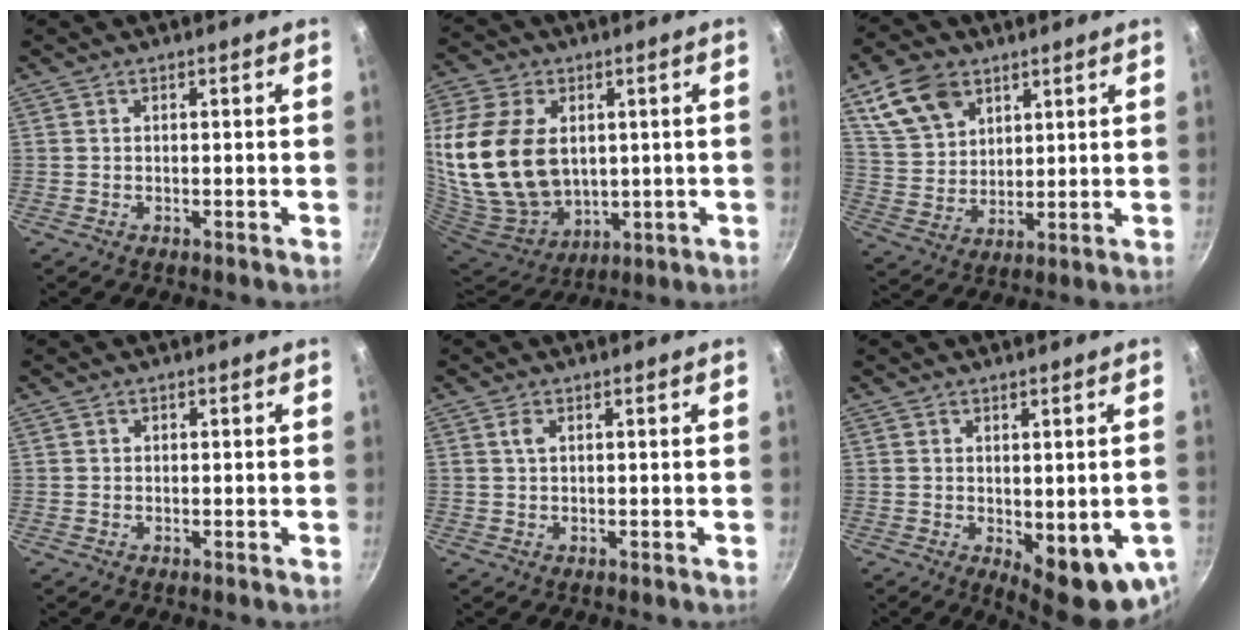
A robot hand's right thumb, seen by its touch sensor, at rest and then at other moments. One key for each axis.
{"total": 23.4, "fx": 3.5, "fy": 16.5, "fz": 16.3, "tx": -0.319, "ty": -0.014, "tz": 0.086}
{"total": 12.1, "fx": 6.3, "fy": 8.2, "fz": 6.2, "tx": -0.100, "ty": -0.014, "tz": 0.131}
{"total": 0.5, "fx": 0.1, "fy": 0.5, "fz": 0.1, "tx": 0.001, "ty": 0.003, "tz": 0.001}
{"total": 1.5, "fx": 0.6, "fy": 0.7, "fz": 1.2, "tx": -0.023, "ty": -0.001, "tz": 0.011}
{"total": 12.0, "fx": -2.5, "fy": 4.7, "fz": 10.7, "tx": -0.105, "ty": -0.014, "tz": -0.020}